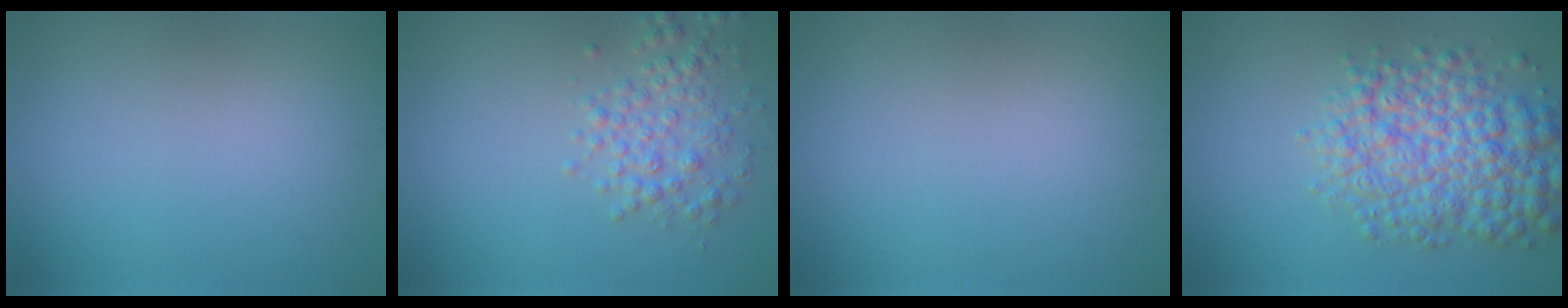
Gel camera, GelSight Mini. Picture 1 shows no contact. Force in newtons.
{"total": 2.8, "press": 2.8, "slide": 0.1}
{"total": 0.0}
{"total": 7.5, "press": 7.5, "slide": 0.2}